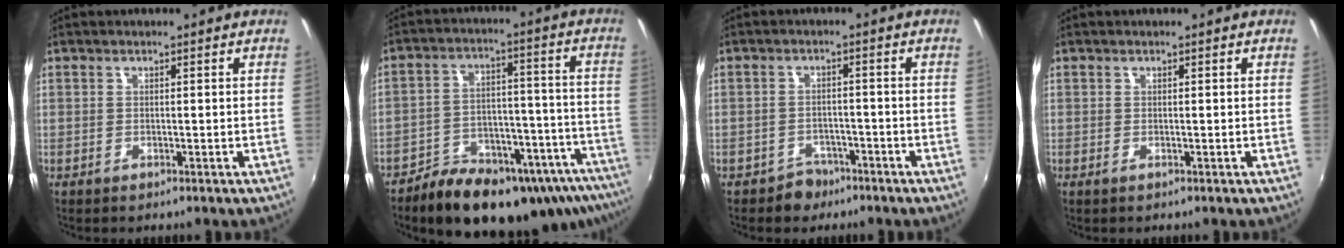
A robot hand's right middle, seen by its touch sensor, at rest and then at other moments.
{"total": 24.7, "force": [-18.1, 10.7, 12.9], "torque": [-0.204, 0.002, -0.229]}
{"total": 4.1, "force": [-2.9, 2.9, 0.2], "torque": [-0.013, 0.010, -0.043]}
{"total": 0.0}